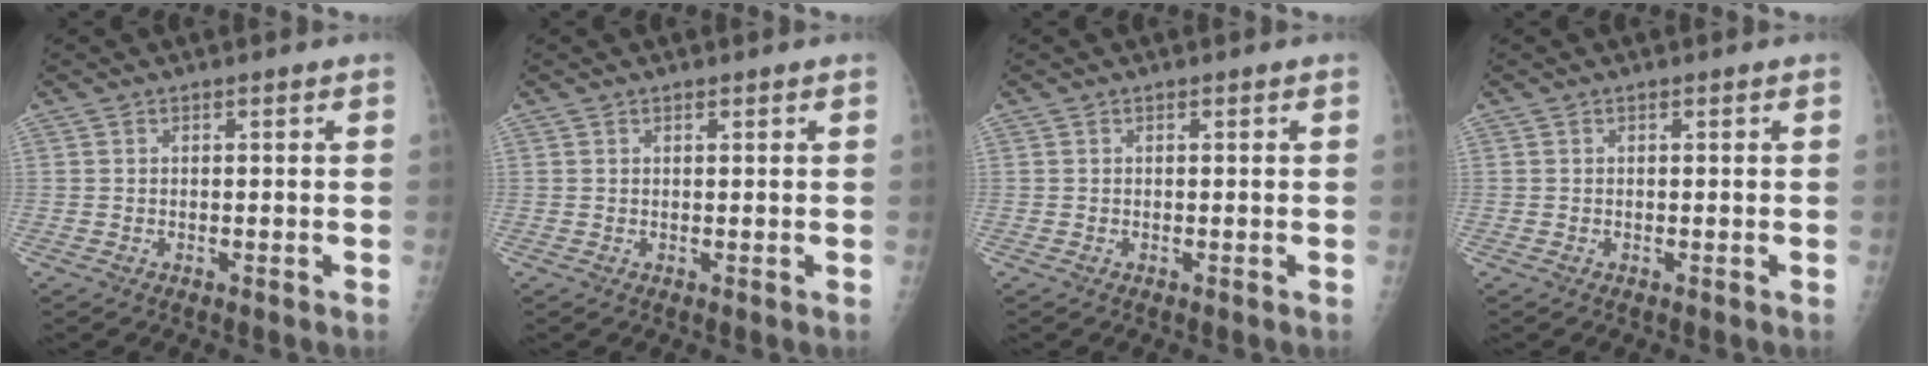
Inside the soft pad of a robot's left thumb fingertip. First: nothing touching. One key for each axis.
{"total": 0.5, "fx": 0.4, "fy": 0.2, "fz": 0.3, "tx": -0.006, "ty": -0.003, "tz": 0.007}
{"total": 0.0}
{"total": 0.0}